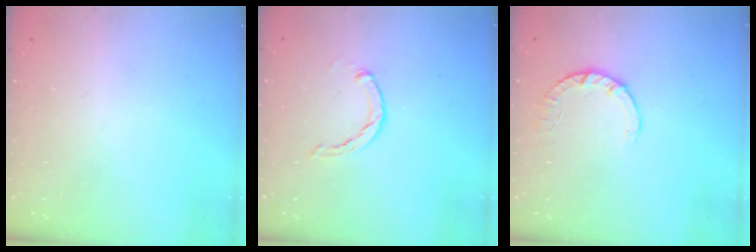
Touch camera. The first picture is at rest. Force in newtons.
{"total": 2.0, "press": 2.0, "slide": 0.4}
{"total": 2.8, "press": 2.8, "slide": 0.4}